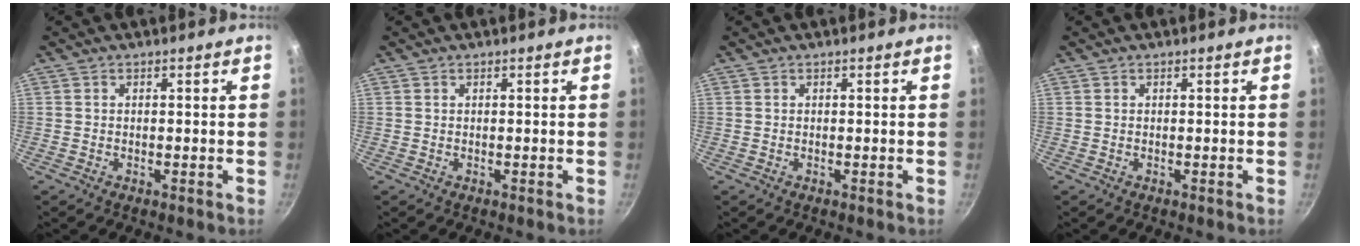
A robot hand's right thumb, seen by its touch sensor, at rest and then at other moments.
{"total": 0.0}
{"total": 0.0}
{"total": 0.0}